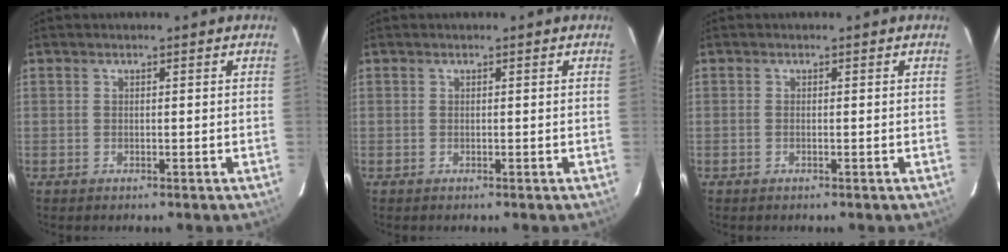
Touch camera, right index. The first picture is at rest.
{"total": 0.0}
{"total": 0.0}